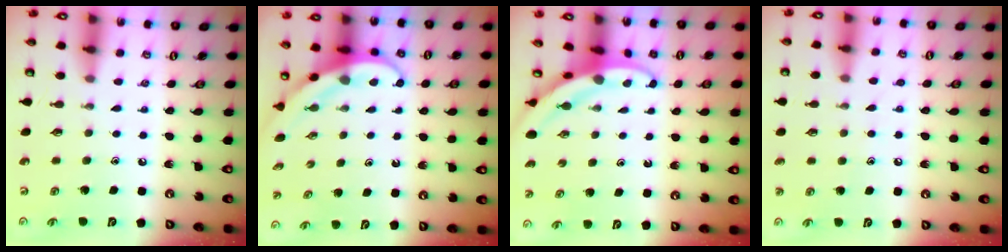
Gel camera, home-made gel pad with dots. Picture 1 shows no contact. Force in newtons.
{"total": 3.9, "press": 3.9, "slide": 0.3}
{"total": 3.6, "press": 3.6, "slide": 0.4}
{"total": 5.3, "press": 5.2, "slide": 0.6}